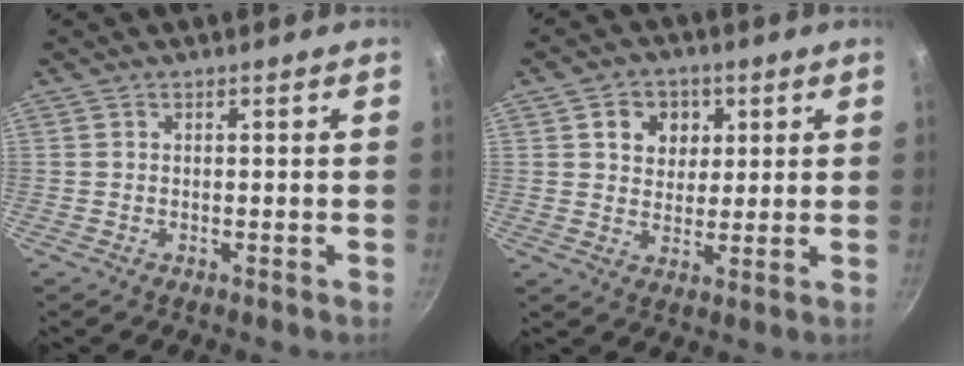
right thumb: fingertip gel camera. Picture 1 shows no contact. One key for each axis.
{"total": 7.1, "fx": 2.3, "fy": 5.9, "fz": 3.0, "tx": -0.016, "ty": -0.004, "tz": 0.032}